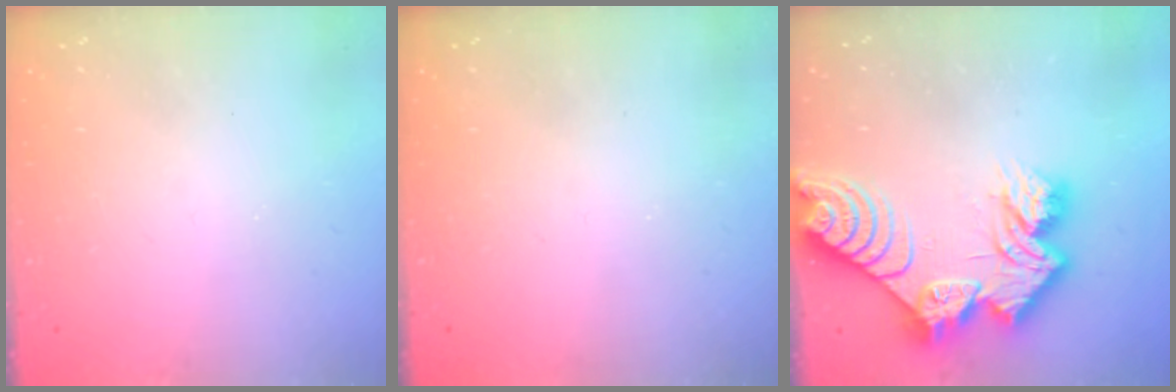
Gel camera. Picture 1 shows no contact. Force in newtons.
{"total": 0.0}
{"total": 17.3, "press": 17.2, "slide": 1.7}